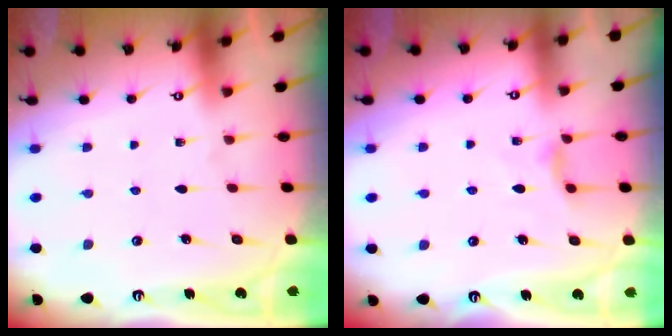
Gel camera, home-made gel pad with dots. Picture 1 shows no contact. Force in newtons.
{"total": 5.7, "press": 5.7, "slide": 0.6}